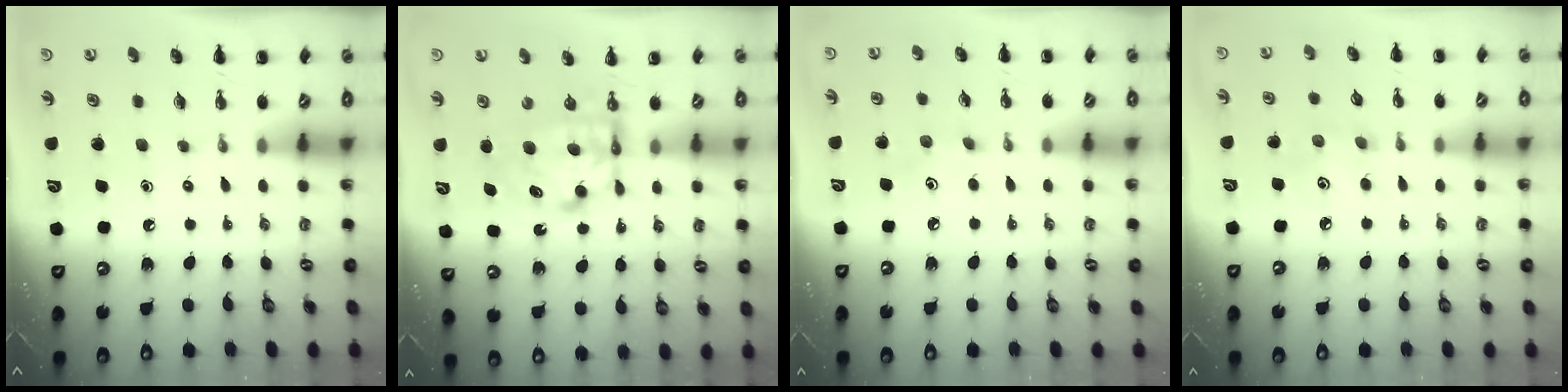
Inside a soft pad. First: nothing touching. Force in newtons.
{"total": 6.7, "press": 6.6, "slide": 0.6}
{"total": 2.9, "press": 2.8, "slide": 0.8}
{"total": 3.8, "press": 3.7, "slide": 0.9}